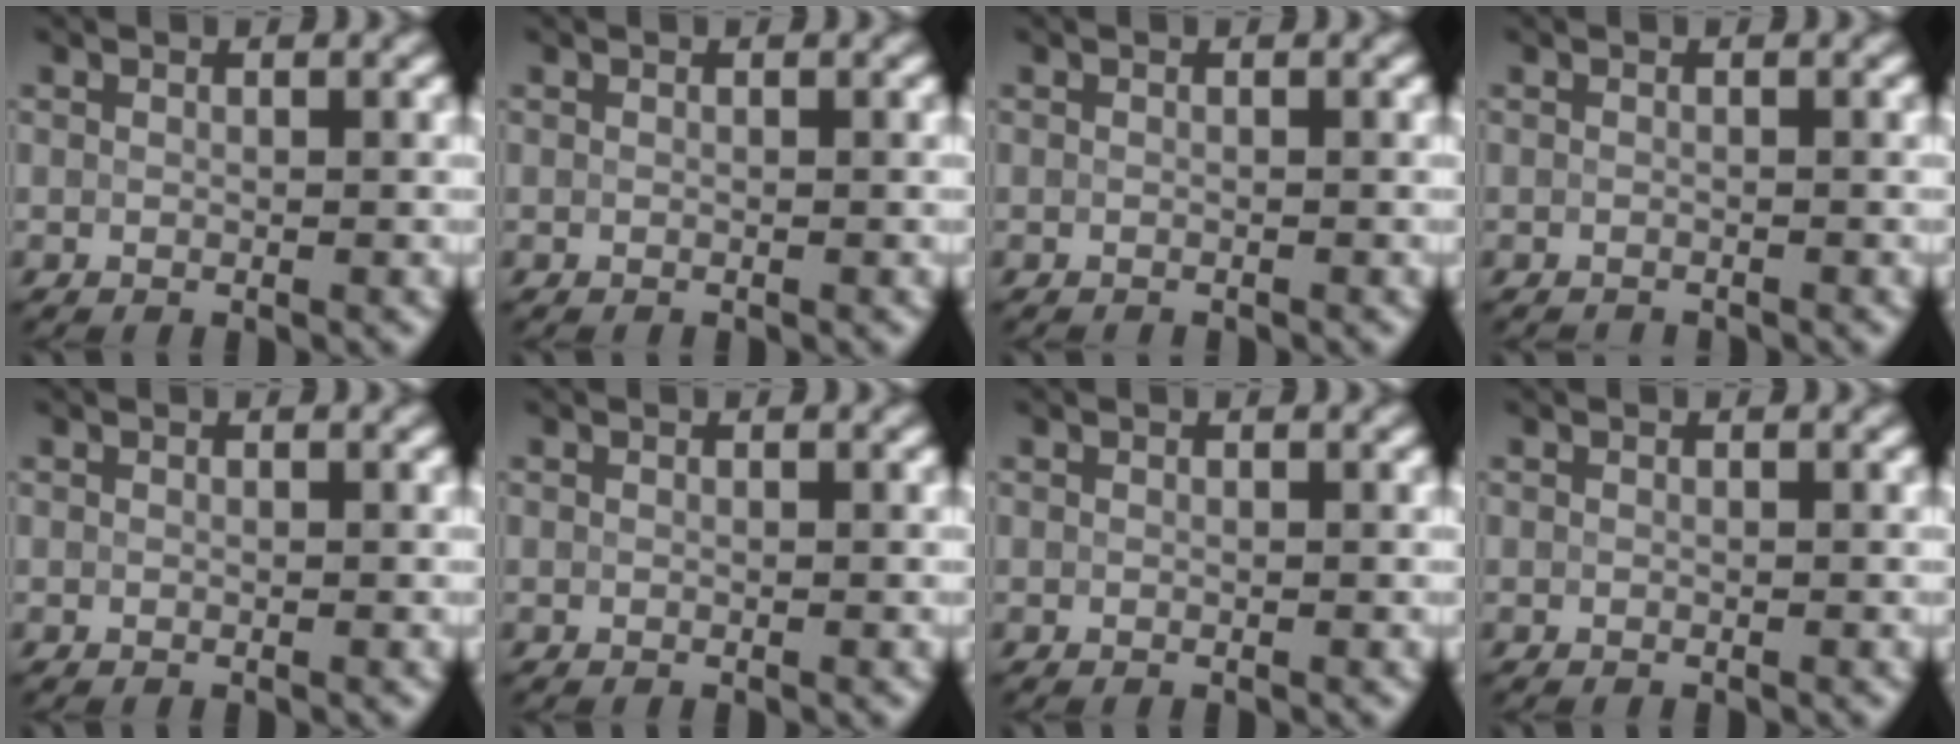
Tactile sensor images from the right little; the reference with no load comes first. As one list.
[{"total": 0.0}, {"total": 0.6, "force": [-0.6, 0.0, 0.0], "torque": [0.004, -0.004, -0.012]}, {"total": 1.1, "force": [-1.1, 0.0, 0.0], "torque": [0.003, -0.008, -0.020]}, {"total": 0.0}, {"total": 0.0}, {"total": 0.0}, {"total": 0.0}]